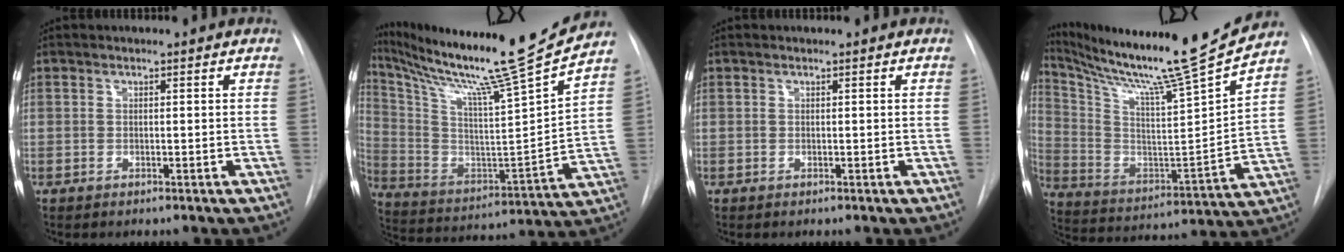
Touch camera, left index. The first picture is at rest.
{"total": 23.5, "force": [20.4, -2.8, 11.3], "torque": [-0.215, -0.069, 0.328]}
{"total": 0.0}
{"total": 22.3, "force": [19.8, -2.8, 9.9], "torque": [-0.191, -0.074, 0.317]}